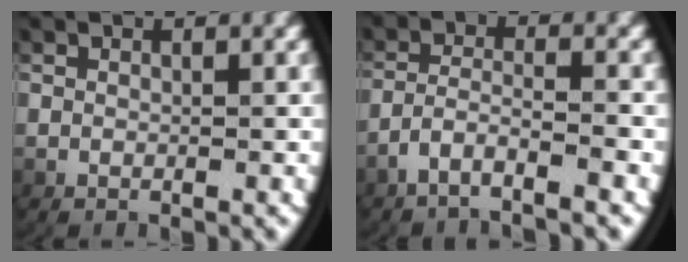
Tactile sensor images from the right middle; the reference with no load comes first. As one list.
[{"total": 3.5, "force": [-2.9, 0.5, 2.0], "torque": [-0.048, -0.010, -0.047]}]